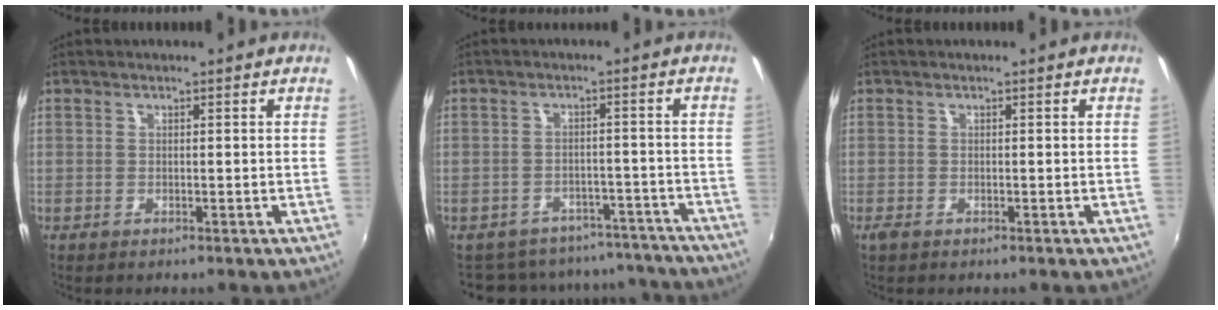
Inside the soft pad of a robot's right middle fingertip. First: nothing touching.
{"total": 13.9, "force": [-12.2, 6.3, 2.0], "torque": [-0.046, 0.046, -0.144]}
{"total": 0.8, "force": [-0.6, 0.4, 0.4], "torque": [-0.009, -0.004, -0.011]}